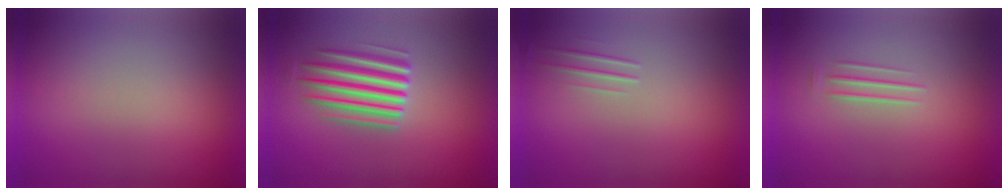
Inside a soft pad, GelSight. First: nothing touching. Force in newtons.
{"total": 5.5}
{"total": 1.1}
{"total": 1.6}